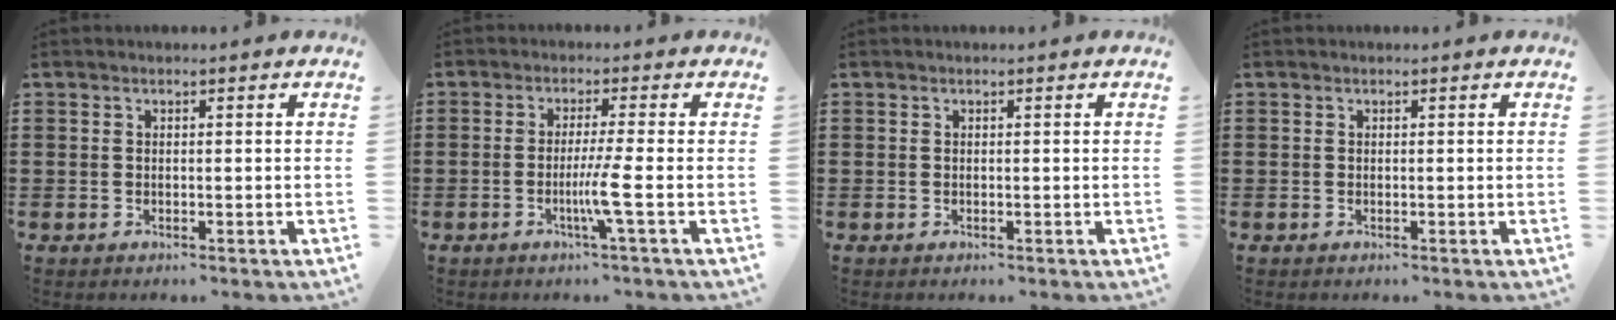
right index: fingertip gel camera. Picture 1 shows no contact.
{"total": 4.7, "force": [-1.4, -1.0, 4.4], "torque": [-0.083, -0.019, -0.031]}
{"total": 0.0}
{"total": 0.0}